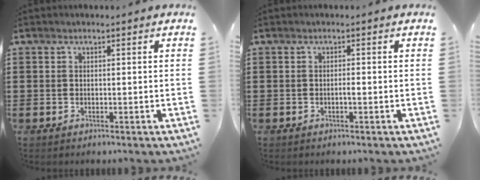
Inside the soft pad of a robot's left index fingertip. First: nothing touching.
{"total": 0.9, "force": [-0.3, 0.1, 0.8], "torque": [-0.016, -0.003, -0.005]}